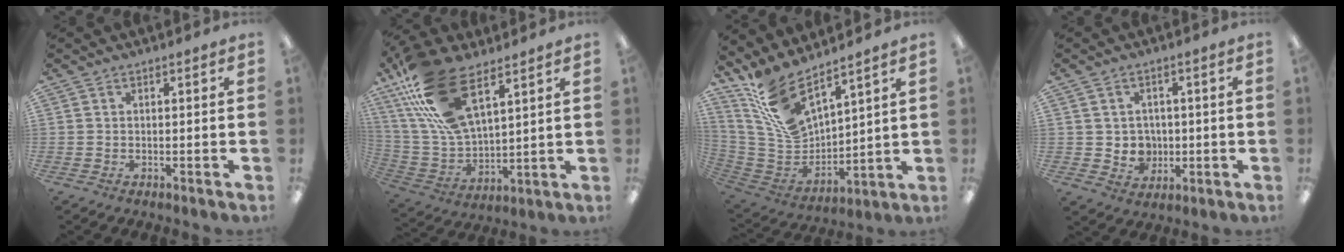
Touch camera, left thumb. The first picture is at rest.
{"total": 21.6, "force": [12.7, 9.8, 14.5], "torque": [-0.323, -0.050, 0.231]}
{"total": 14.6, "force": [11.2, 5.4, 7.7], "torque": [-0.199, -0.073, 0.208]}
{"total": 4.8, "force": [0.7, 4.7, 0.9], "torque": [-0.016, -0.003, 0.018]}